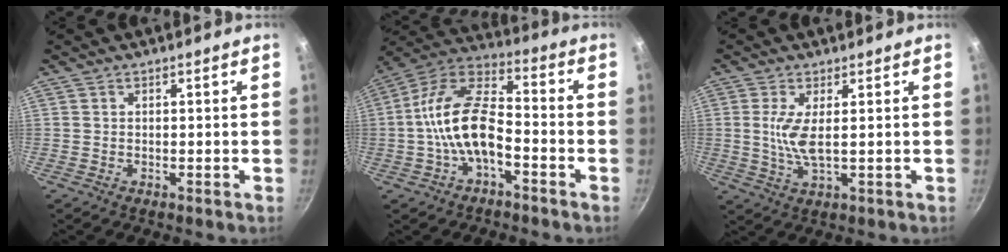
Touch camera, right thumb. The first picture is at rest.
{"total": 14.1, "force": [-4.0, 7.2, 11.5], "torque": [-0.205, 0.053, -0.088]}
{"total": 5.6, "force": [0.7, 1.5, 5.3], "torque": [-0.118, -0.007, 0.017]}